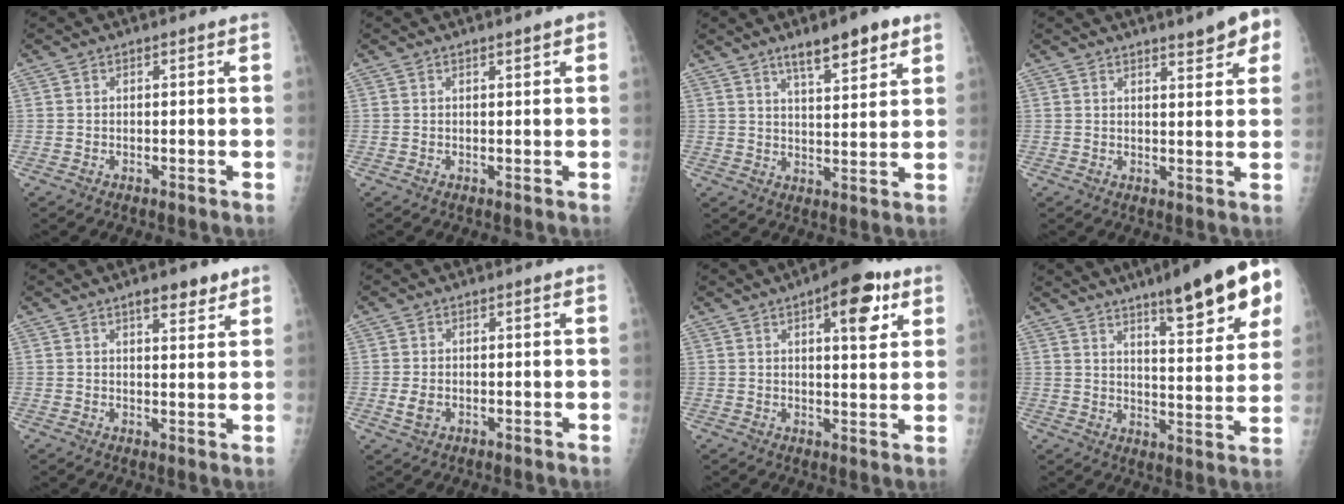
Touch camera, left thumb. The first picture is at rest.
{"total": 1.7, "force": [0.9, 0.3, 1.4], "torque": [-0.019, -0.001, 0.012]}
{"total": 9.4, "force": [6.1, 2.4, 6.7], "torque": [-0.089, -0.029, 0.097]}
{"total": 6.5, "force": [4.1, 1.5, 4.9], "torque": [-0.049, -0.014, 0.051]}
{"total": 5.2, "force": [3.5, 1.8, 3.4], "torque": [-0.033, -0.018, 0.049]}
{"total": 2.4, "force": [-0.5, 1.7, 1.7], "torque": [-0.034, -0.002, -0.007]}
{"total": 10.7, "force": [5.1, 4.0, 8.5], "torque": [-0.090, -0.015, 0.064]}
{"total": 18.8, "force": [10.6, 4.1, 14.9], "torque": [-0.174, -0.040, 0.152]}